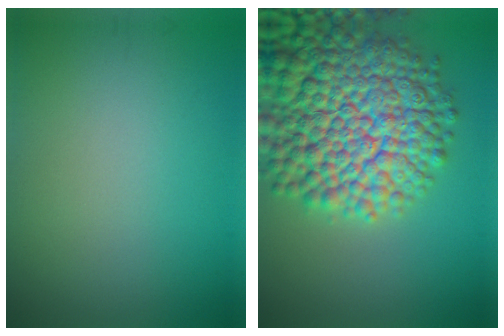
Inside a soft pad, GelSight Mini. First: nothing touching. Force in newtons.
{"total": 14.9, "press": 14.8, "slide": 0.7}